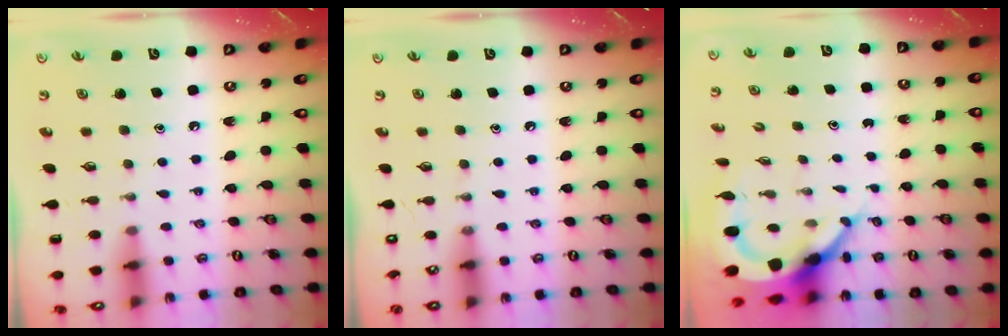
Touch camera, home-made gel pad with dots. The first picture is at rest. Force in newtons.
{"total": 0.0}
{"total": 7.2, "press": 7.1, "slide": 0.9}